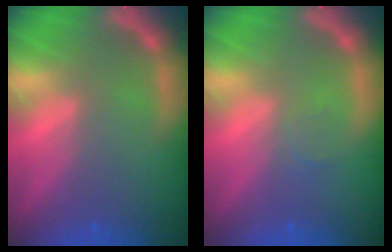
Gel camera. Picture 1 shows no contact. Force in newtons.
{"total": 1.0}